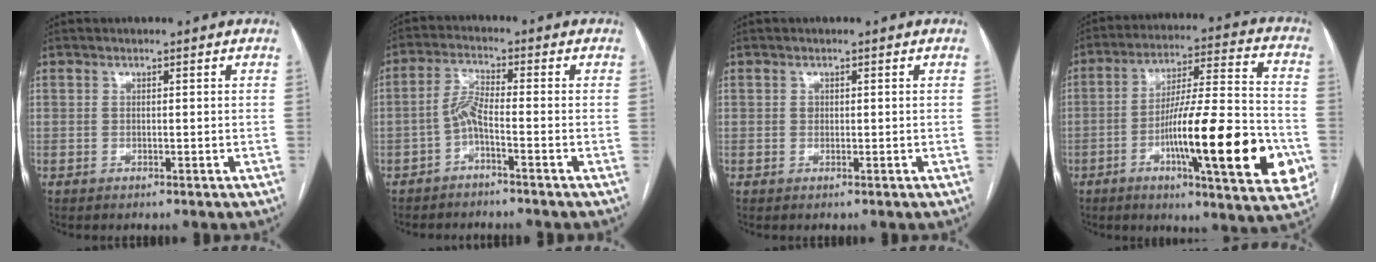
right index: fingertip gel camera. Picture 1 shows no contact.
{"total": 3.8, "force": [-2.0, 0.2, 3.3], "torque": [-0.069, 0.014, -0.040]}
{"total": 0.5, "force": [0.1, 0.5, 0.2], "torque": [-0.001, 0.002, 0.003]}
{"total": 23.2, "force": [-6.9, 2.6, 22.0], "torque": [-0.296, -0.008, -0.099]}